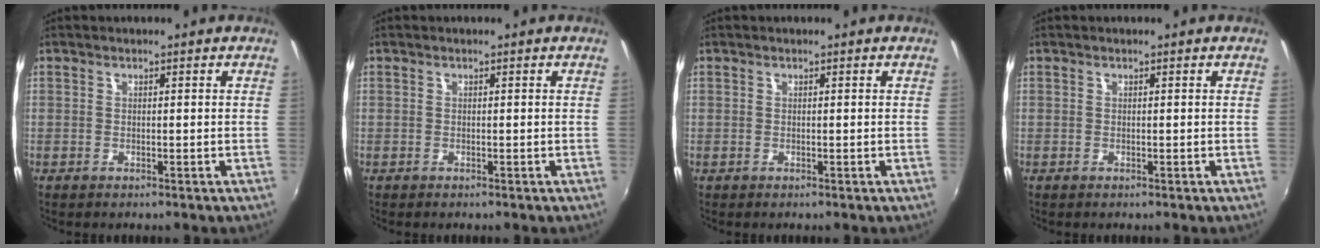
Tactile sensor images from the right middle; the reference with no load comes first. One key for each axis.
{"total": 0.0}
{"total": 0.0}
{"total": 0.0}